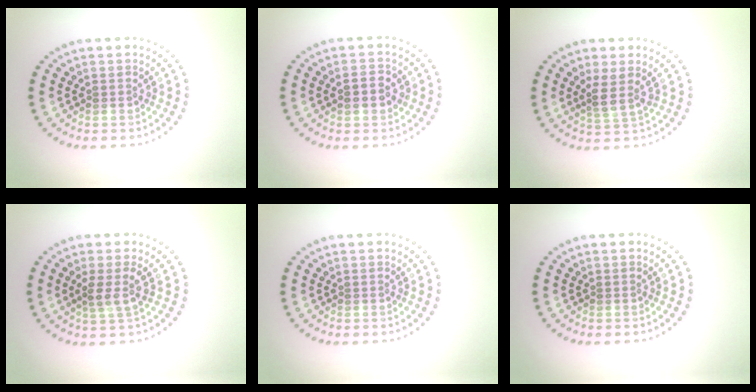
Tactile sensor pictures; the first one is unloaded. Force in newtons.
{"total": 1.7, "press": 1.7, "slide": 0.2}
{"total": 2.2, "press": 1.6, "slide": 1.5}
{"total": 2.1, "press": 1.7, "slide": 1.2}
{"total": 0.0}
{"total": 0.0}